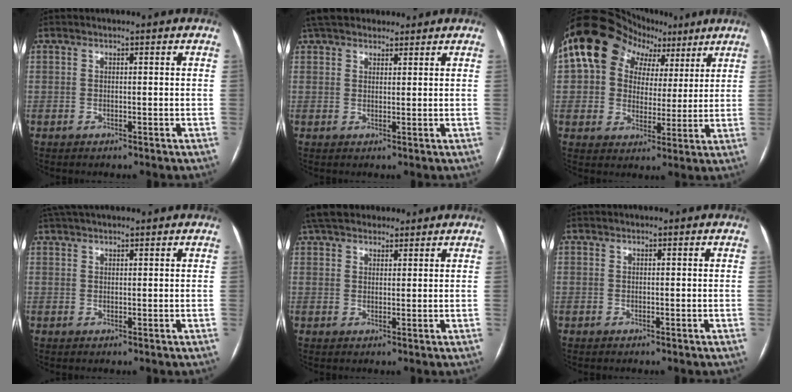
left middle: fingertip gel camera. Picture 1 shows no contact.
{"total": 8.7, "force": [7.3, 3.6, 3.0], "torque": [-0.039, 0.037, 0.123]}
{"total": 14.5, "force": [6.4, 11.2, 6.6], "torque": [-0.103, 0.062, 0.103]}
{"total": 5.7, "force": [5.0, 1.1, 2.6], "torque": [-0.044, 0.039, 0.086]}
{"total": 9.7, "force": [8.1, 4.0, 3.5], "torque": [-0.048, 0.040, 0.136]}
{"total": 0.0}